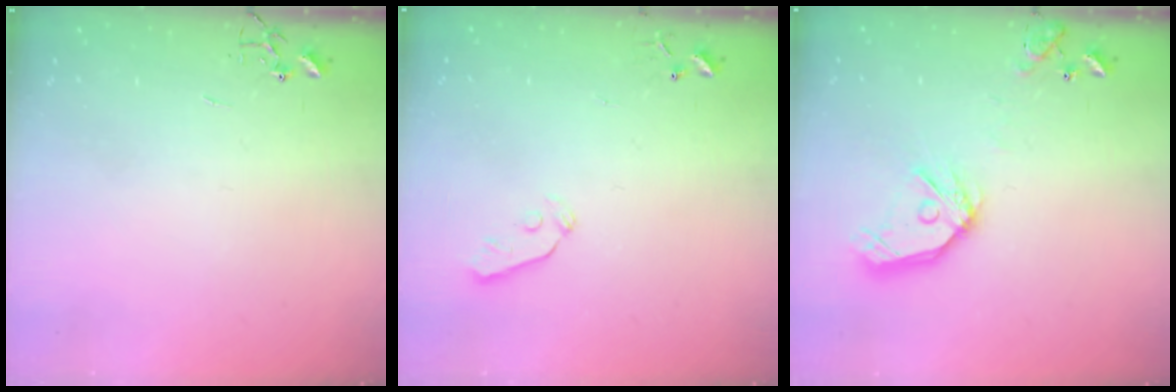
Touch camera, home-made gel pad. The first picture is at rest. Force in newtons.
{"total": 3.3, "press": 3.2, "slide": 0.7}
{"total": 15.3, "press": 15.1, "slide": 2.1}